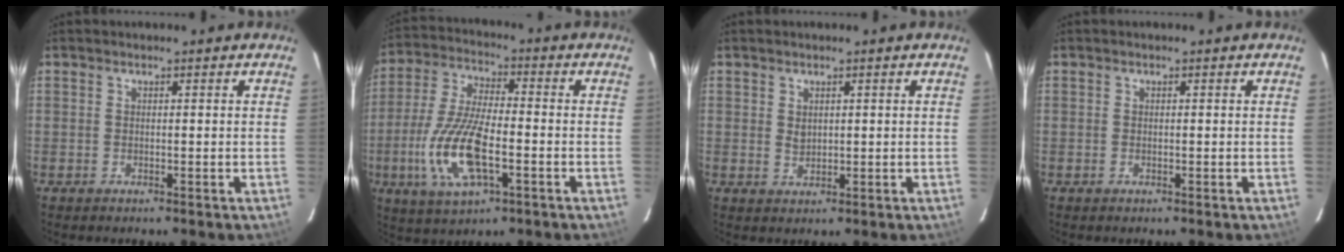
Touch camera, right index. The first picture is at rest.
{"total": 14.8, "force": [-4.4, 5.5, 13.1], "torque": [-0.282, -0.009, -0.084]}
{"total": 1.9, "force": [0.6, 1.4, 1.1], "torque": [-0.016, 0.001, 0.014]}
{"total": 0.0}